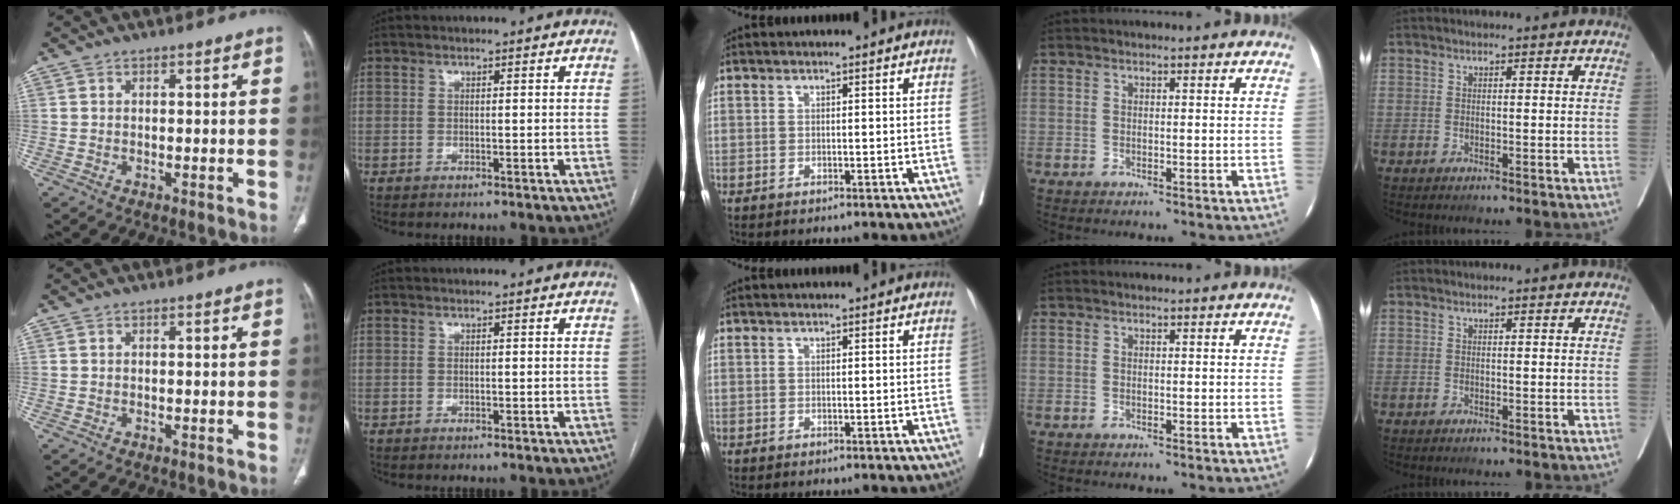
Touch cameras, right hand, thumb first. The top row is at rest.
{}